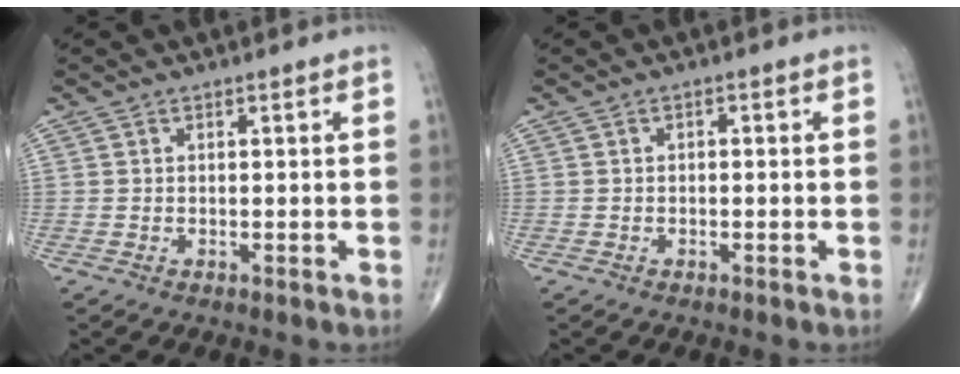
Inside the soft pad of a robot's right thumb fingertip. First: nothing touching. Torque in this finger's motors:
{"motor_torque": [-0.23, 0.08, 0.08, 0.14, 0.03]}